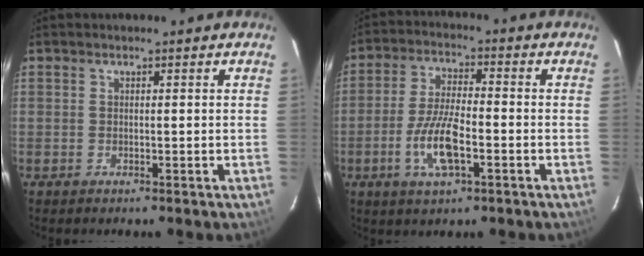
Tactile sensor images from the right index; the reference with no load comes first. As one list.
[{"total": 9.4, "force": [-3.5, 3.0, 8.2], "torque": [-0.170, -0.002, -0.068]}]